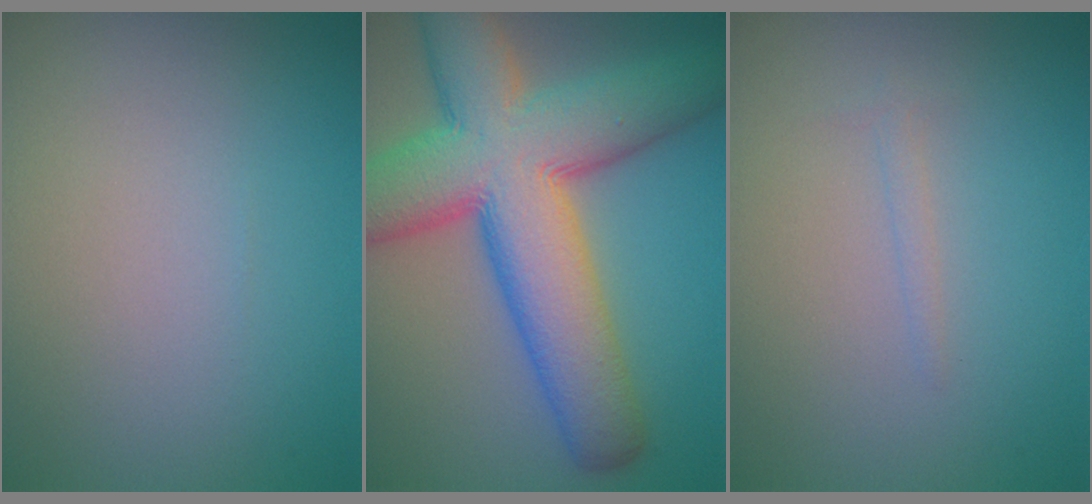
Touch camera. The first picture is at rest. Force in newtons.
{"total": 13.2, "press": 13.2, "slide": 0.5}
{"total": 0.7, "press": 0.7, "slide": 0.1}